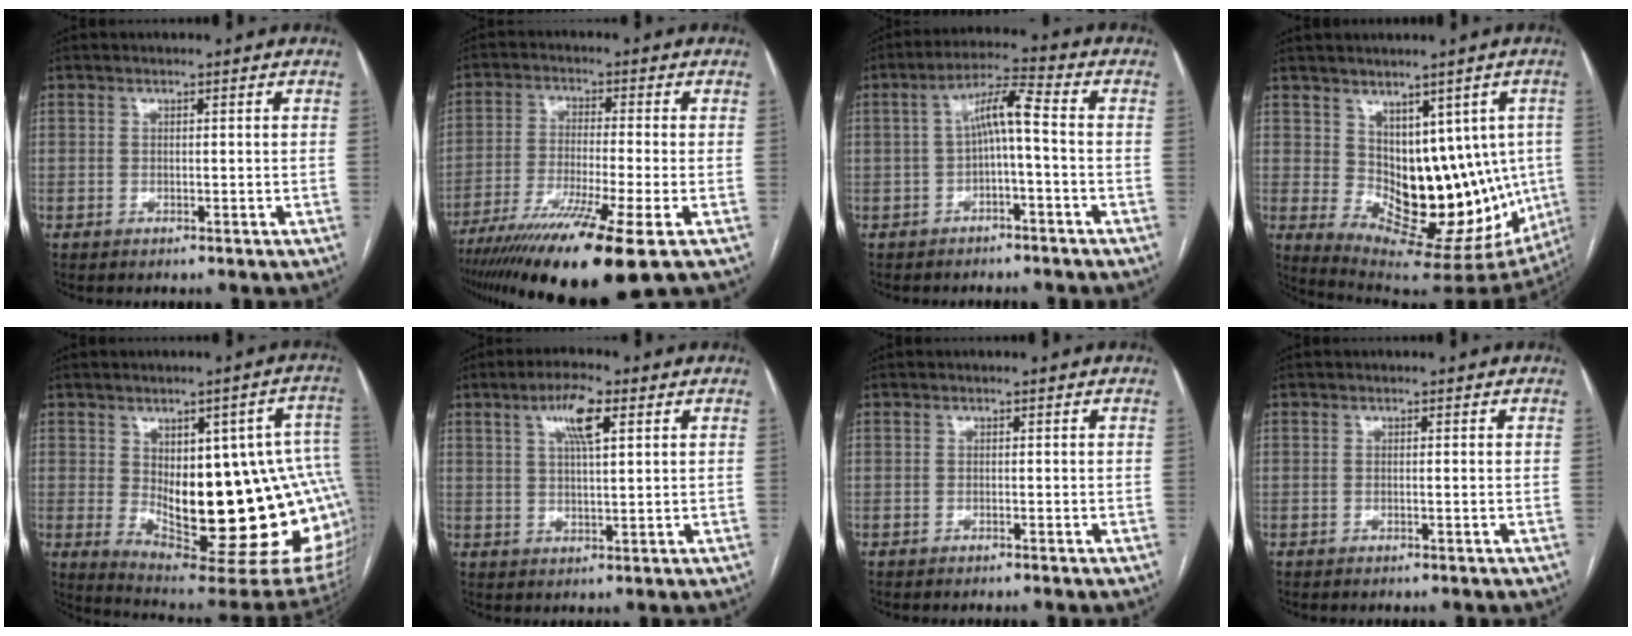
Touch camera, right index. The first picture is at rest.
{"total": 14.9, "force": [-9.6, -0.7, 11.4], "torque": [-0.199, -0.044, -0.165]}
{"total": 6.1, "force": [-0.5, 0.7, 6.1], "torque": [-0.106, 0.031, -0.009]}
{"total": 15.7, "force": [0.5, 8.7, 13.1], "torque": [-0.153, 0.004, 0.033]}
{"total": 26.4, "force": [-1.3, 7.7, 25.2], "torque": [-0.267, 0.003, 0.007]}
{"total": 6.3, "force": [2.9, 1.2, 5.5], "torque": [-0.101, 0.007, 0.048]}
{"total": 0.0}
{"total": 0.0}